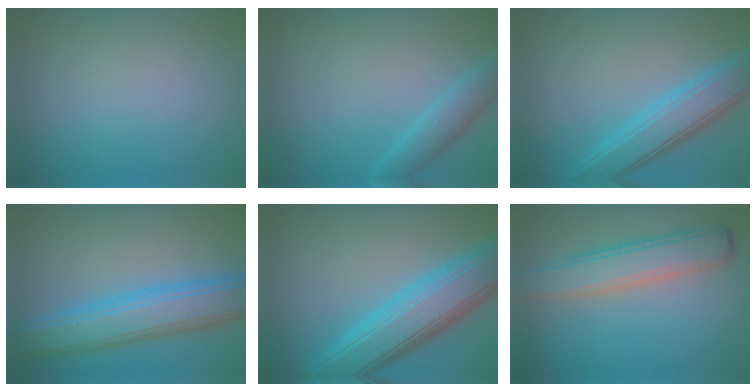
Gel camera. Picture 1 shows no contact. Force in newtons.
{"total": 2.1, "press": 2.1, "slide": 0.2}
{"total": 5.5, "press": 5.5, "slide": 0.1}
{"total": 7.5, "press": 7.5, "slide": 0.2}
{"total": 8.7, "press": 8.7, "slide": 0.2}
{"total": 4.8, "press": 4.8, "slide": 0.4}